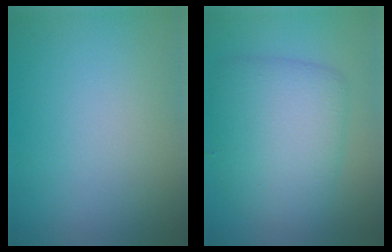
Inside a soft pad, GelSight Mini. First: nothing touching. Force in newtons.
{"total": 6.0, "press": 6.0, "slide": 0.2}